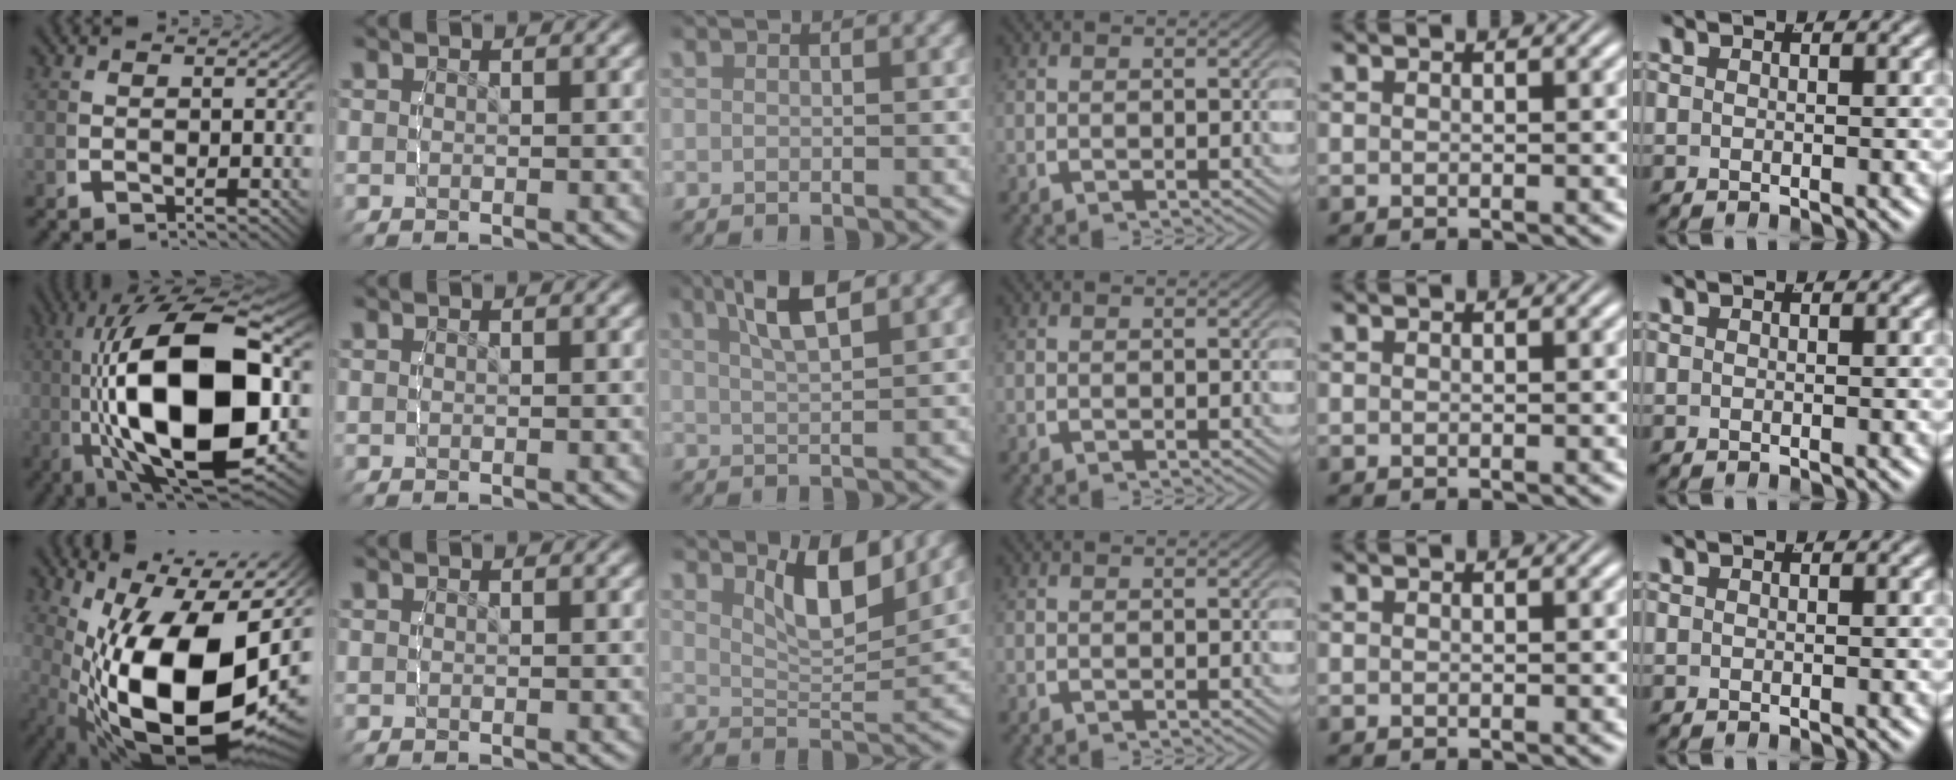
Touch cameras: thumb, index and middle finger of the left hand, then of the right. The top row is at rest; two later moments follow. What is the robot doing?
{"motion": "lift_and_place", "object": "glue stick"}